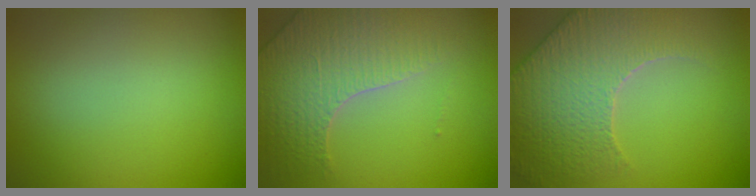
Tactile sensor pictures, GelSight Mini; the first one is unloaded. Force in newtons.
{"total": 4.3, "press": 4.2, "slide": 0.8}
{"total": 7.1, "press": 5.9, "slide": 3.9}